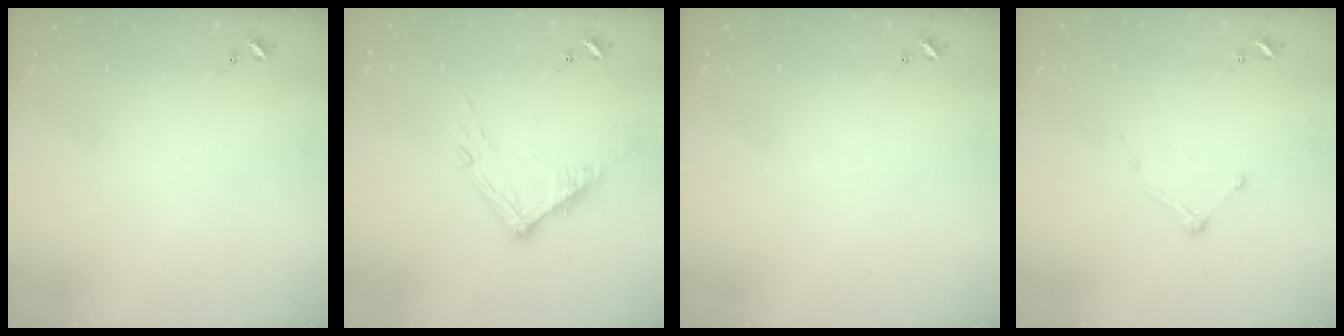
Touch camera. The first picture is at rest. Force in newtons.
{"total": 12.1, "press": 12.1, "slide": 1.2}
{"total": 0.0}
{"total": 3.9, "press": 3.8, "slide": 0.4}